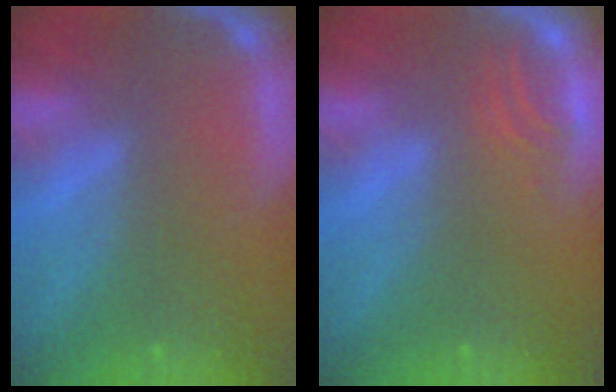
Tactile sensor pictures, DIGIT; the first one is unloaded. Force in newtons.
{"total": 1.5}